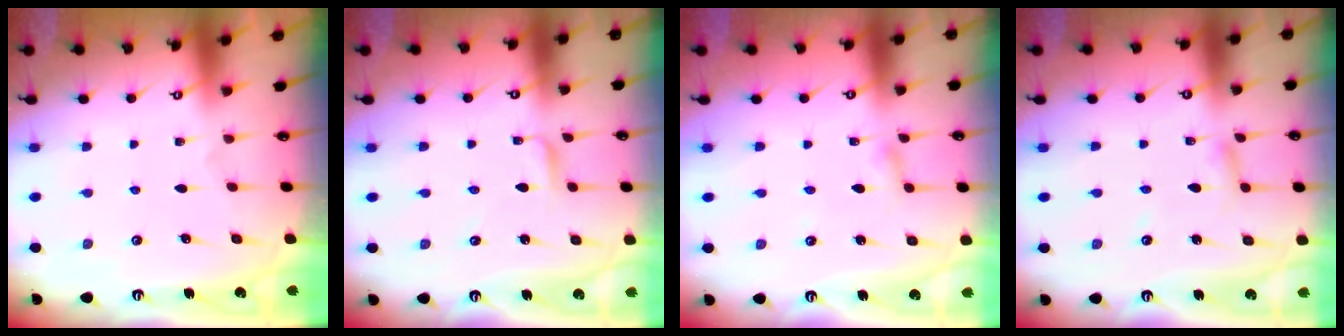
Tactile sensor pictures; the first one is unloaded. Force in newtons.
{"total": 1.9, "press": 1.9, "slide": 0.2}
{"total": 2.0, "press": 2.0, "slide": 0.2}
{"total": 2.8, "press": 2.7, "slide": 0.3}